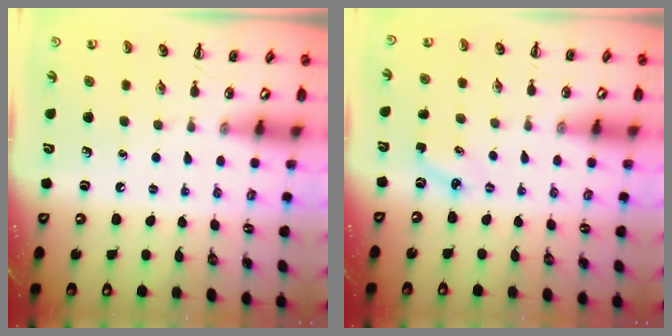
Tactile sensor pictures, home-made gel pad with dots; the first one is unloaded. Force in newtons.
{"total": 3.2, "press": 3.0, "slide": 0.9}